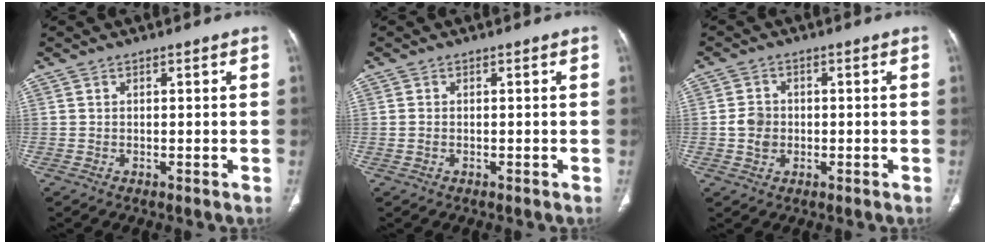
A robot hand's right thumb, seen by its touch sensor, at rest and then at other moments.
{"total": 0.9, "force": [-0.2, 0.6, 0.6], "torque": [-0.020, 0.002, -0.002]}
{"total": 3.9, "force": [-0.6, 3.3, 2.0], "torque": [-0.028, 0.006, -0.012]}